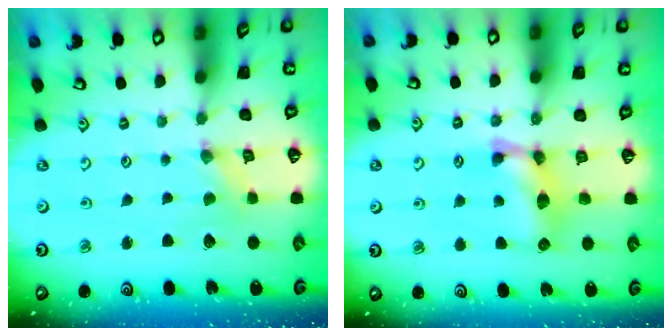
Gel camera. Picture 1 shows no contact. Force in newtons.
{"total": 12.2, "press": 12.2, "slide": 0.6}